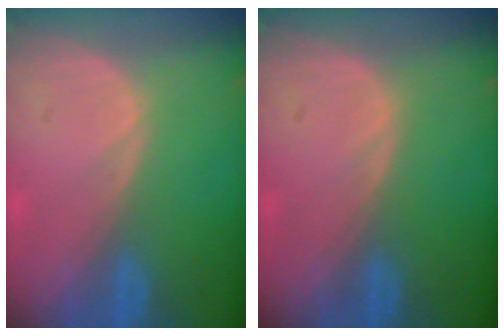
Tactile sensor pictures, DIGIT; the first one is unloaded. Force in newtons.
{"total": 0.0}